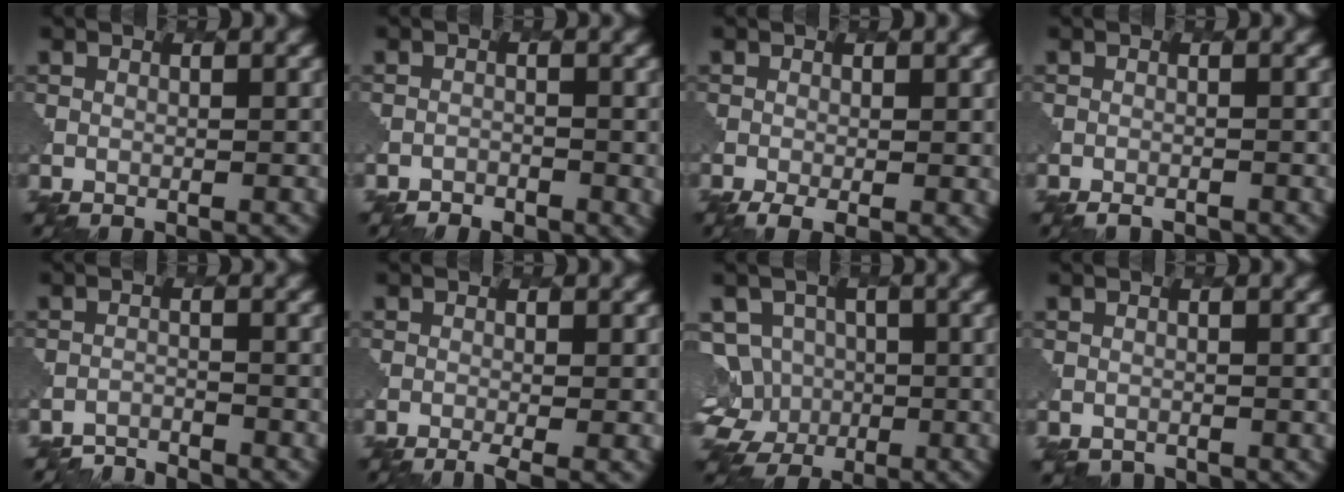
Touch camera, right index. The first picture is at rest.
{"total": 1.5, "force": [-1.3, 0.8, 0.1], "torque": [-0.003, 0.003, -0.022]}
{"total": 3.3, "force": [-1.2, 1.3, 2.8], "torque": [-0.045, -0.006, -0.017]}
{"total": 1.6, "force": [-1.5, 0.6, 0.4], "torque": [-0.003, 0.002, -0.018]}
{"total": 2.7, "force": [-2.7, 0.2, -0.4], "torque": [0.007, -0.005, -0.050]}
{"total": 2.9, "force": [-1.2, 0.9, 2.5], "torque": [-0.033, 0.001, -0.019]}
{"total": 6.5, "force": [-0.6, 6.1, 2.0], "torque": [-0.041, 0.016, -0.032]}
{"total": 1.8, "force": [-1.4, 1.2, 0.0], "torque": [-0.002, -0.003, -0.014]}